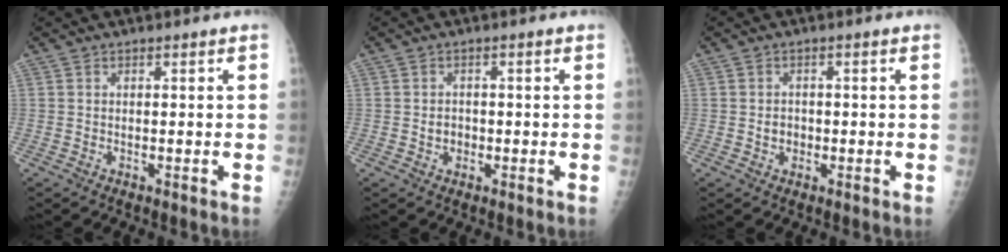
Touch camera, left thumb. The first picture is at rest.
{"total": 2.1, "force": [-0.4, 1.8, 0.9], "torque": [-0.003, 0.006, -0.004]}
{"total": 2.1, "force": [-0.4, 1.8, 0.9], "torque": [-0.003, 0.006, -0.004]}